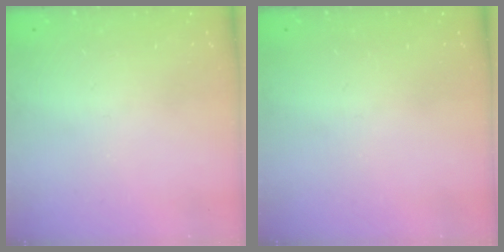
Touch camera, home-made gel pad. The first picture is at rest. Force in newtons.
{"total": 0.0}